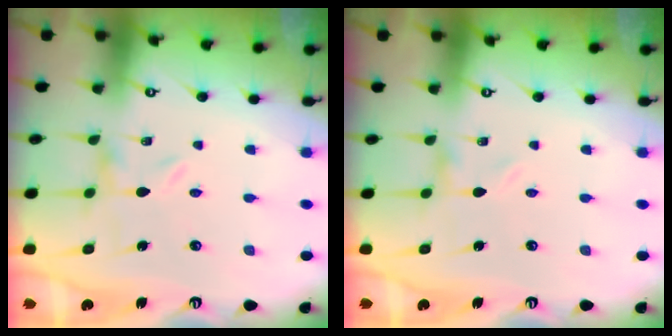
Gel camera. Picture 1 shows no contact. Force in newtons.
{"total": 0.0}